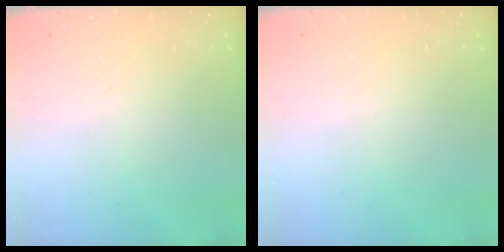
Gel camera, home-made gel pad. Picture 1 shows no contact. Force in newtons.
{"total": 0.0}